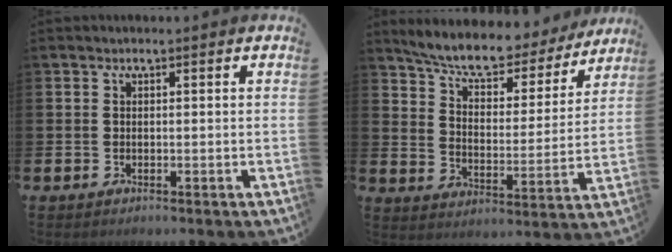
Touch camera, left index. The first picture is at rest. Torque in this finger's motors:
{"motor_torque": [0.30, -0.31, 0.86, 0.18]}